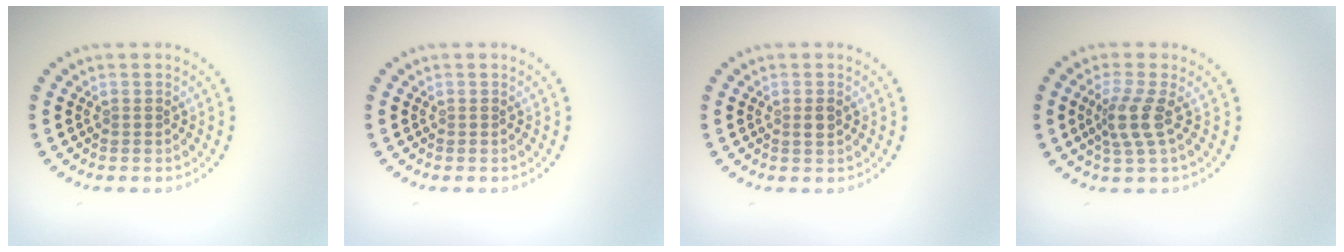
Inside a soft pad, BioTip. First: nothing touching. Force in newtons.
{"total": 0.0}
{"total": 1.1, "press": 1.0, "slide": 0.3}
{"total": 2.7, "press": 2.1, "slide": 1.8}